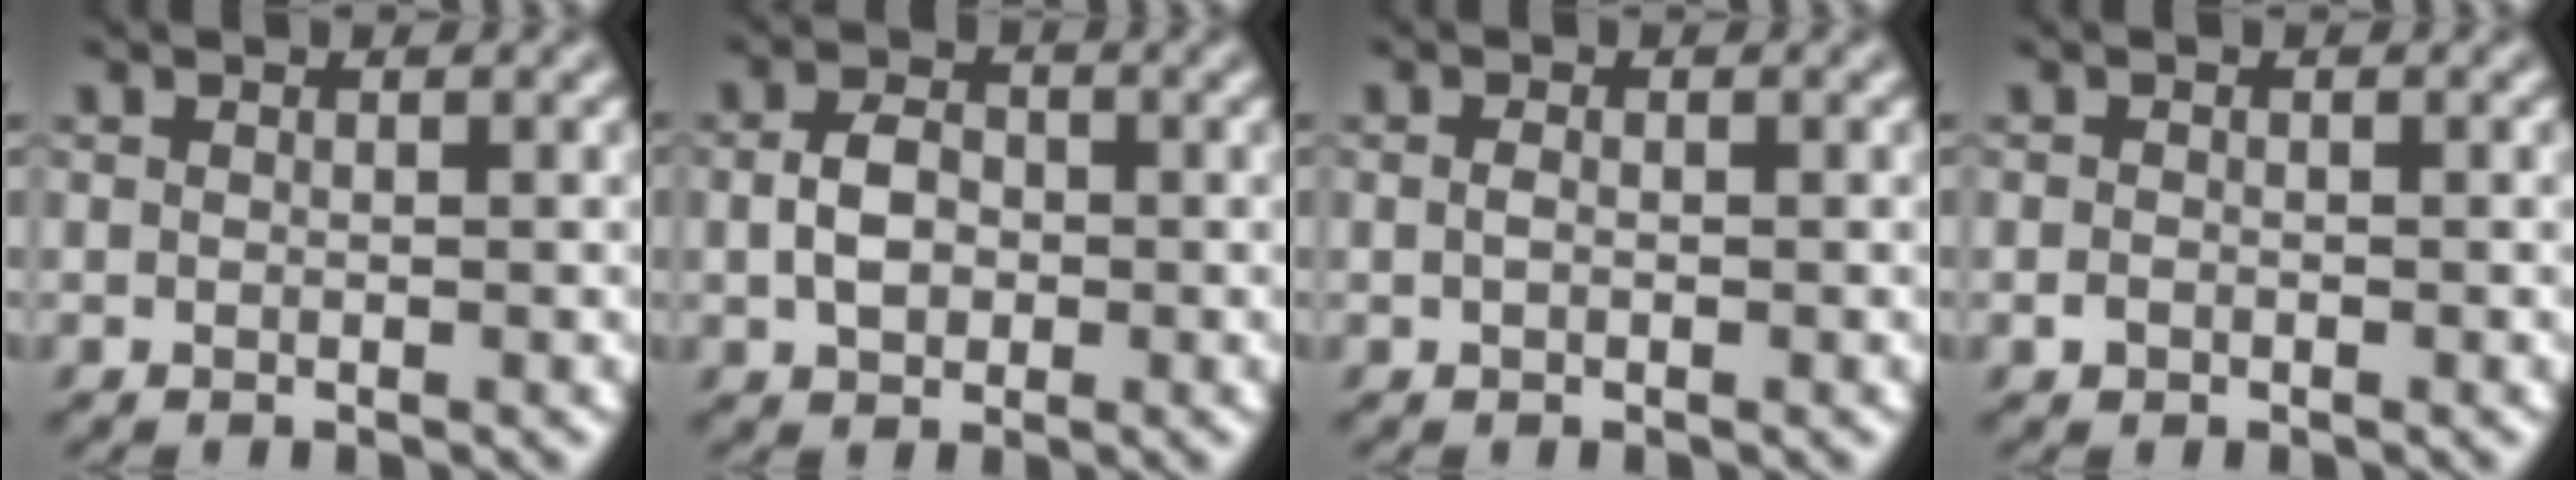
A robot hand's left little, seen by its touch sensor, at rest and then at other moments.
{"total": 3.3, "force": [-0.4, 2.4, 2.2], "torque": [-0.048, 0.002, -0.014]}
{"total": 0.8, "force": [-0.2, 0.4, 0.6], "torque": [-0.017, 0.001, -0.006]}
{"total": 0.7, "force": [-0.4, 0.5, 0.2], "torque": [-0.004, -0.002, -0.010]}